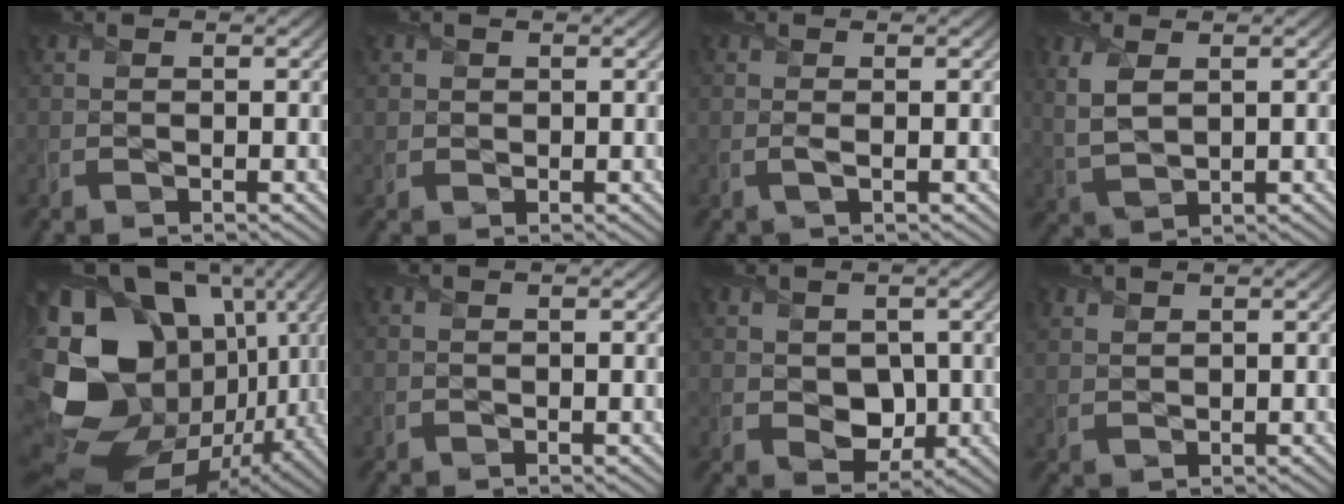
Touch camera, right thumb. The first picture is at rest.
{"total": 1.3, "force": [0.5, 1.2, 0.1], "torque": [-0.003, -0.006, 0.007]}
{"total": 1.0, "force": [0.0, 0.1, 1.0], "torque": [-0.023, 0.000, -0.002]}
{"total": 4.9, "force": [1.6, 2.4, 3.9], "torque": [-0.106, 0.000, 0.037]}
{"total": 20.9, "force": [0.3, 16.4, 13.0], "torque": [-0.288, -0.027, 0.038]}
{"total": 0.0}
{"total": 4.3, "force": [0.3, 3.3, 2.7], "torque": [-0.063, -0.014, 0.011]}
{"total": 1.9, "force": [1.5, 0.8, 0.7], "torque": [-0.020, 0.002, 0.038]}